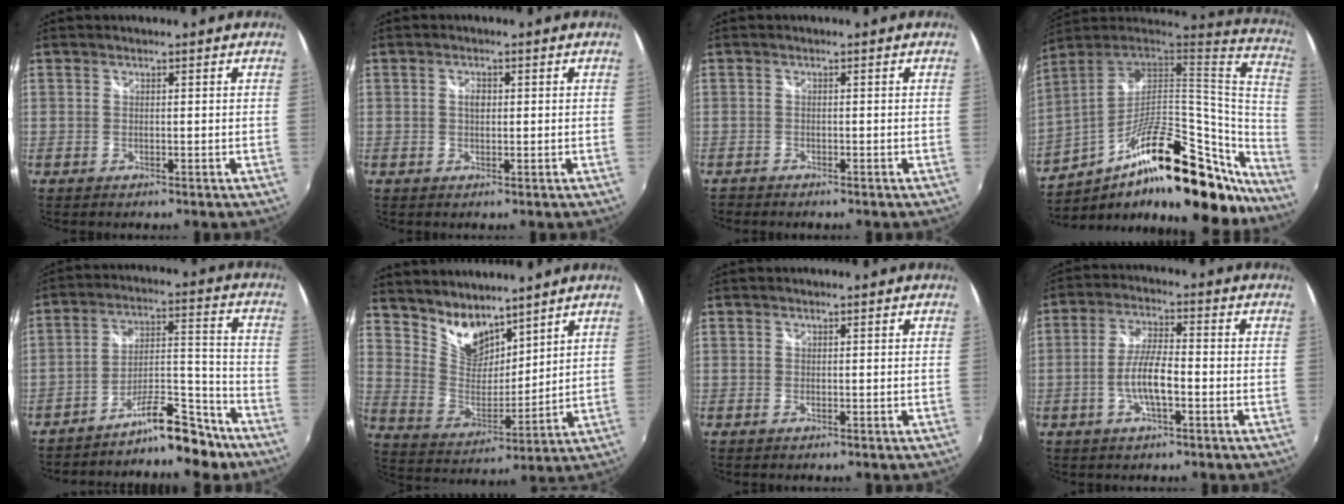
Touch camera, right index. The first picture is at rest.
{"total": 1.7, "force": [0.2, 1.1, 1.3], "torque": [-0.022, 0.005, 0.002]}
{"total": 1.4, "force": [-1.3, 0.5, 0.2], "torque": [-0.012, -0.004, -0.024]}
{"total": 34.0, "force": [-20.1, 11.9, 24.7], "torque": [-0.370, -0.005, -0.305]}
{"total": 11.1, "force": [-9.3, 3.0, 5.2], "torque": [-0.082, 0.042, -0.143]}
{"total": 10.8, "force": [8.8, 5.1, 3.6], "torque": [-0.074, 0.003, 0.179]}
{"total": 0.0}
{"total": 7.1, "force": [-2.3, 1.6, 6.5], "torque": [-0.130, 0.006, -0.043]}